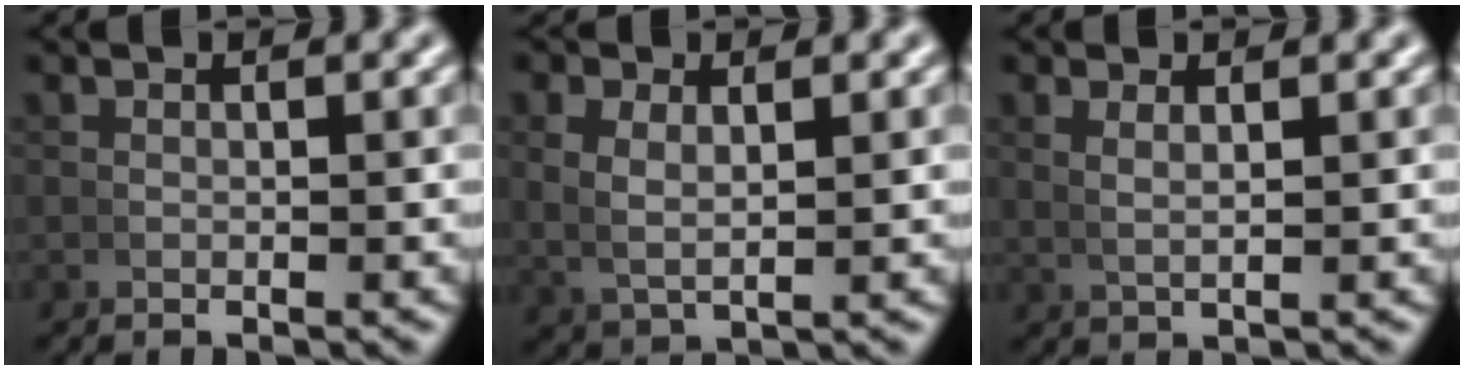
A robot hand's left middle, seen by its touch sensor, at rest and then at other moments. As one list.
[{"total": 3.0, "force": [1.0, 1.6, 2.3], "torque": [-0.047, -0.006, 0.031]}, {"total": 1.4, "force": [1.0, -0.2, 1.1], "torque": [-0.018, -0.002, 0.025]}]